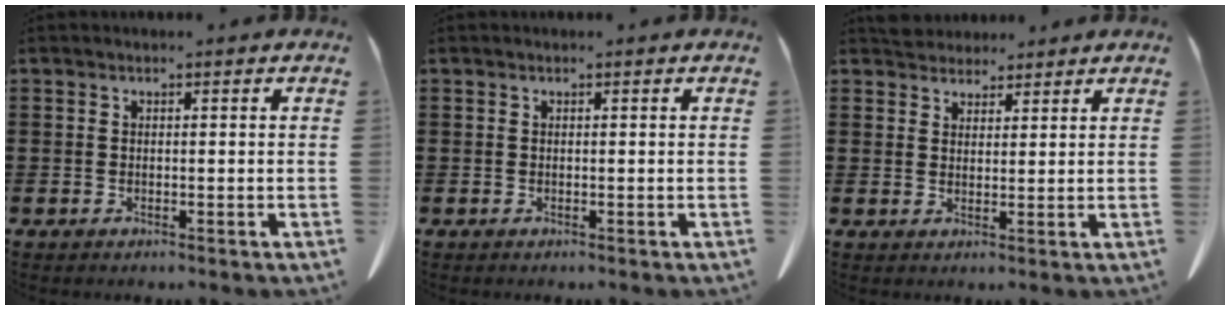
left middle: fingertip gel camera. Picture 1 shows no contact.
{"total": 0.0}
{"total": 3.4, "force": [3.3, 1.0, 0.1], "torque": [-0.004, -0.008, 0.064]}